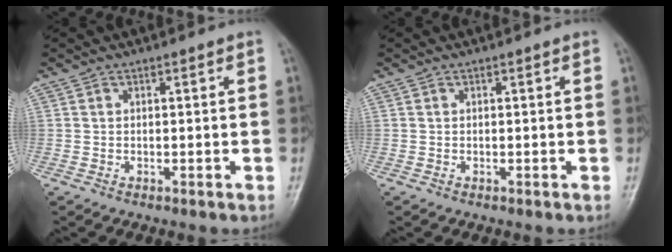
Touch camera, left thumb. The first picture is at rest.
{"total": 0.0}